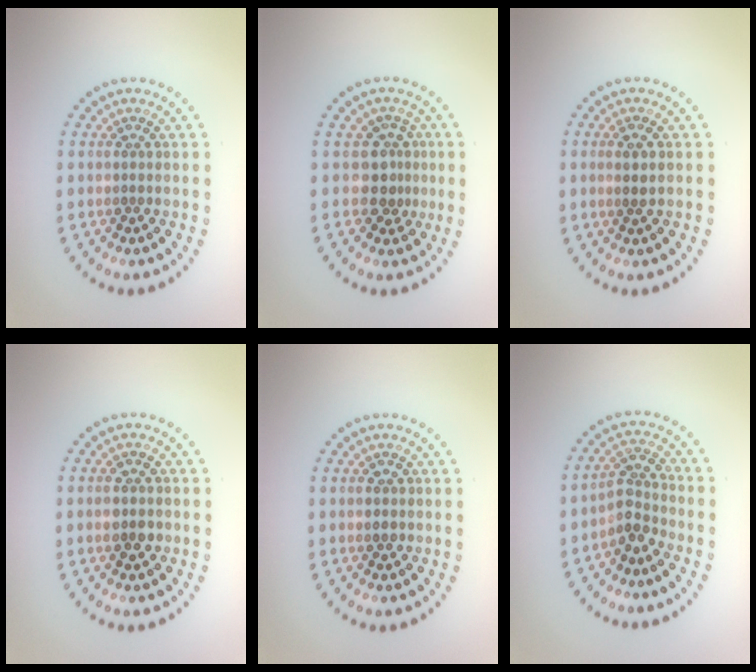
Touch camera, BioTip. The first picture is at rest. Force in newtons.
{"total": 2.5, "press": 2.0, "slide": 1.6}
{"total": 1.1, "press": 0.9, "slide": 0.6}
{"total": 2.0, "press": 2.0, "slide": 0.3}
{"total": 1.5, "press": 1.5, "slide": 0.1}
{"total": 2.7, "press": 2.1, "slide": 1.8}